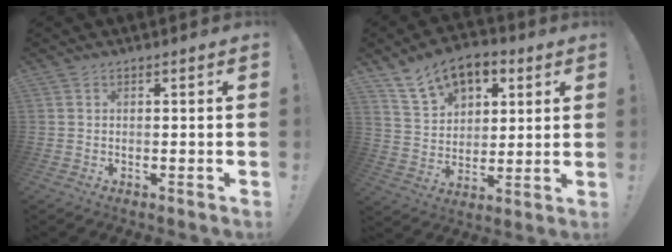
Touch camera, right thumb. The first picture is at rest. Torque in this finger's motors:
{"motor_torque": [1.45, 1.53, 0.77, 0.76, 0.02]}